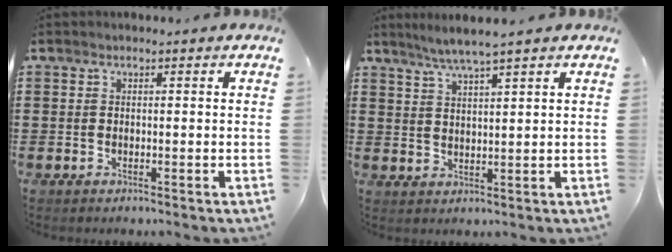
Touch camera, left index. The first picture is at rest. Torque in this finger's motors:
{"motor_torque": [-1.52, -0.26, -0.64, -0.21]}